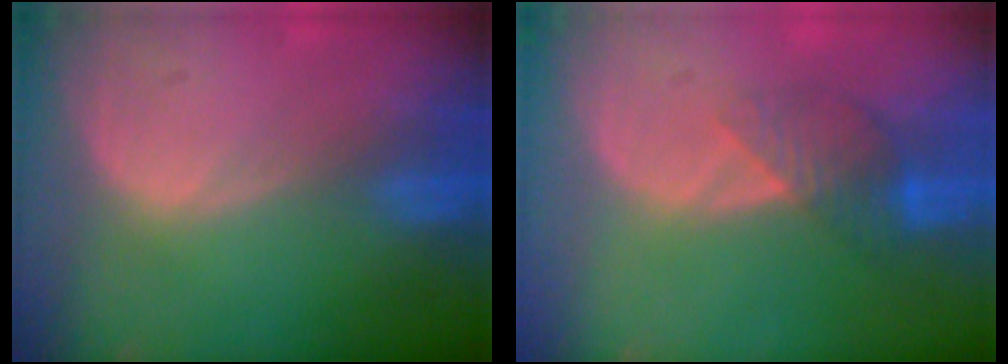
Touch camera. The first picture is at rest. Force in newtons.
{"total": 4.2, "press": 4.2, "slide": 0.4}